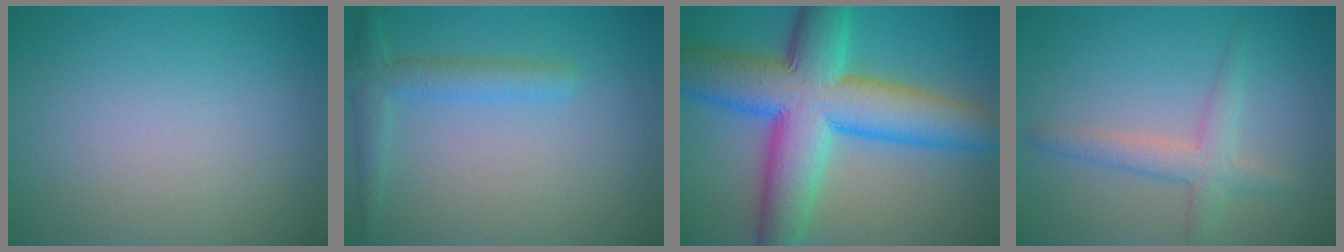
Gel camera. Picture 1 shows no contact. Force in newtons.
{"total": 2.6, "press": 2.6, "slide": 0.2}
{"total": 12.8, "press": 12.8, "slide": 0.3}
{"total": 1.9, "press": 1.8, "slide": 0.3}